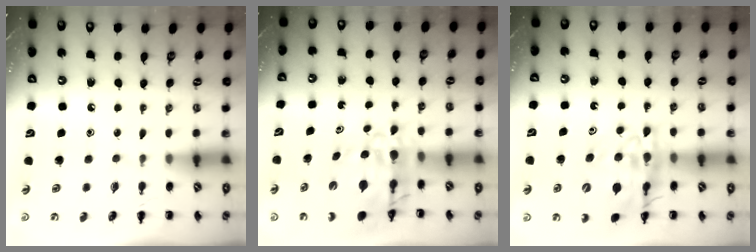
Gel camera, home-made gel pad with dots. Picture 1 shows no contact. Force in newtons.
{"total": 10.4, "press": 9.7, "slide": 3.5}
{"total": 18.3, "press": 17.9, "slide": 3.8}